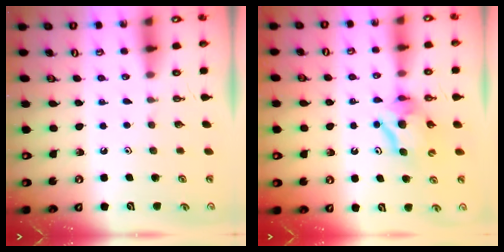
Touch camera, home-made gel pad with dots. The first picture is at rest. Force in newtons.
{"total": 8.3, "press": 8.2, "slide": 0.6}